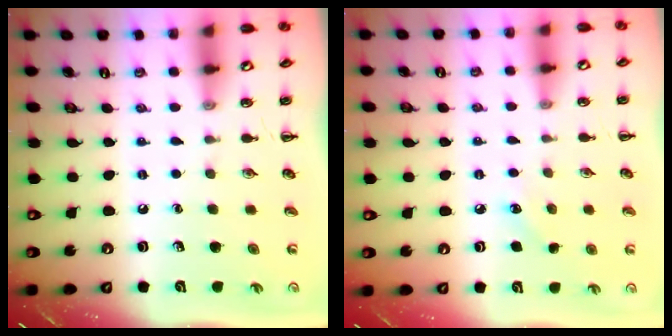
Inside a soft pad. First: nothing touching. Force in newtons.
{"total": 5.6, "press": 5.4, "slide": 1.6}